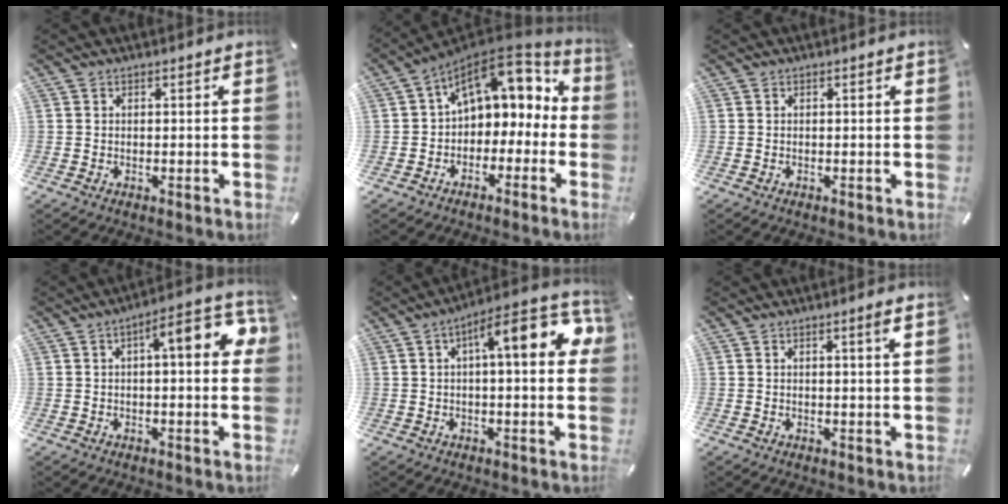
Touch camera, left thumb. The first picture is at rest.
{"total": 13.1, "force": [5.2, 8.8, 8.2], "torque": [-0.136, -0.031, 0.091]}
{"total": 0.0}
{"total": 11.4, "force": [2.6, 3.6, 10.5], "torque": [-0.136, -0.013, 0.035]}
{"total": 14.6, "force": [3.8, 4.4, 13.4], "torque": [-0.180, -0.017, 0.052]}
{"total": 2.1, "force": [0.9, 0.0, 1.9], "torque": [-0.037, -0.001, 0.013]}